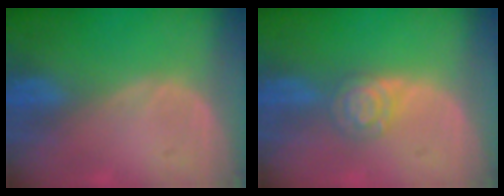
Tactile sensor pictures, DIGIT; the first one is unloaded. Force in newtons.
{"total": 4.3, "press": 4.3, "slide": 0.0}